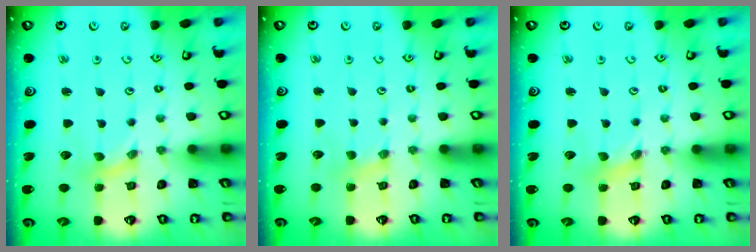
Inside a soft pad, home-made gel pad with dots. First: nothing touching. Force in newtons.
{"total": 2.4, "press": 2.4, "slide": 0.5}
{"total": 1.2, "press": 1.2, "slide": 0.3}